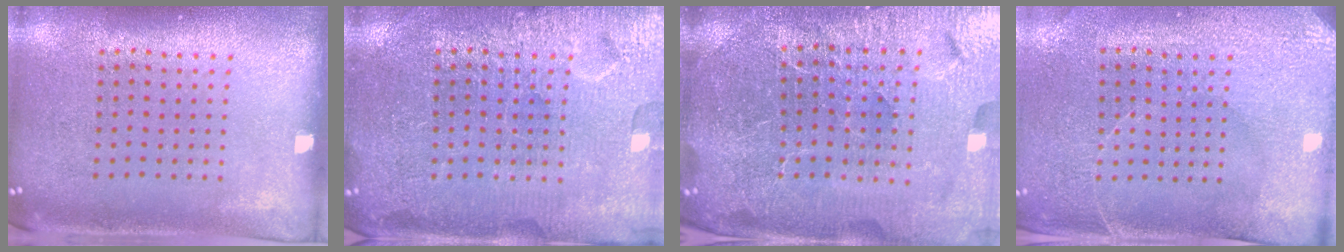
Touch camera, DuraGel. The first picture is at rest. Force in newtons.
{"total": 4.0, "press": 3.9, "slide": 0.5}
{"total": 6.1, "press": 5.4, "slide": 2.7}
{"total": 3.0, "press": 2.9, "slide": 0.6}